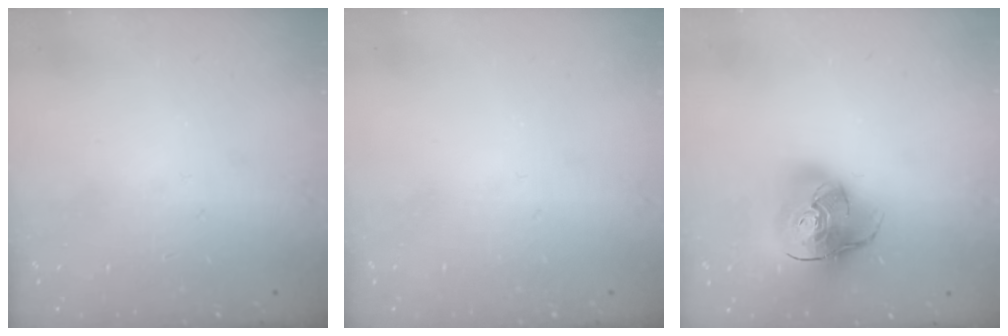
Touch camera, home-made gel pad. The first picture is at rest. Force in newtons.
{"total": 0.0}
{"total": 17.9, "press": 17.8, "slide": 2.3}